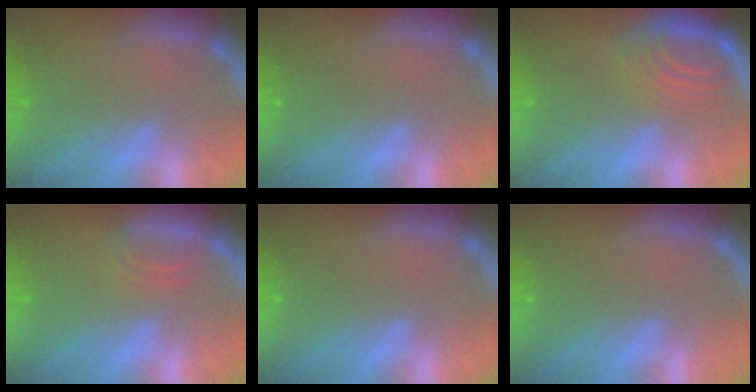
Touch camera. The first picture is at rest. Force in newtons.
{"total": 0.0}
{"total": 5.5}
{"total": 1.9}
{"total": 0.0}
{"total": 0.0}